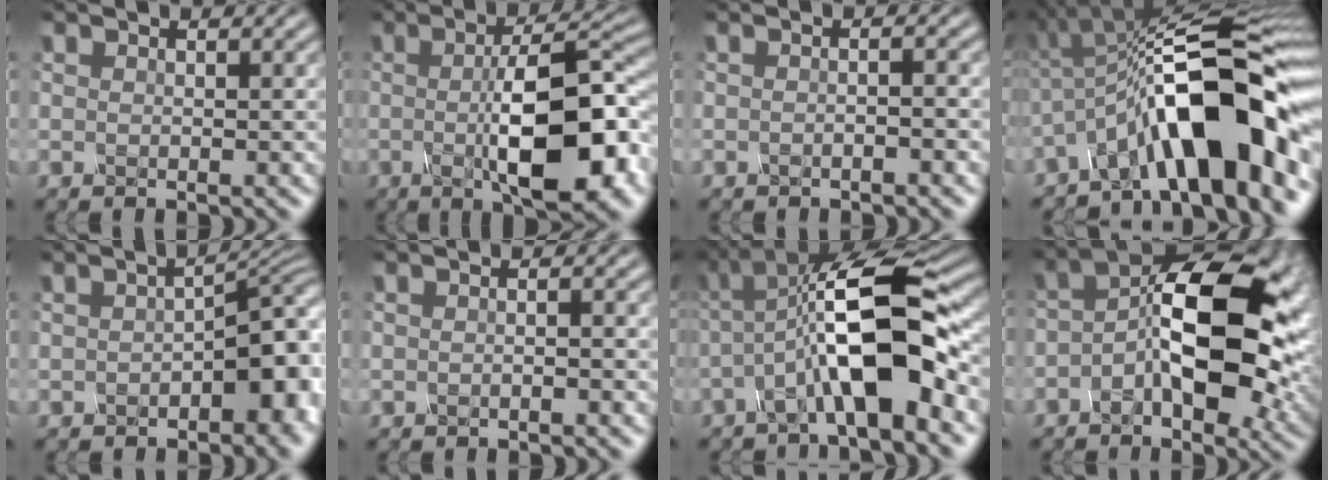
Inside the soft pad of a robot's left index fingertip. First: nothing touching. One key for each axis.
{"total": 11.8, "fx": -1.5, "fy": 3.8, "fz": 11.1, "tx": -0.164, "ty": -0.005, "tz": -0.024}
{"total": 1.1, "fx": -0.7, "fy": 0.2, "fz": 0.9, "tx": -0.017, "ty": -0.001, "tz": -0.015}
{"total": 13.4, "fx": -4.9, "fy": 4.0, "fz": 11.8, "tx": -0.160, "ty": 0.019, "tz": -0.088}
{"total": 6.0, "fx": -1.1, "fy": 3.1, "fz": 5.0, "tx": -0.050, "ty": 0.002, "tz": -0.017}
{"total": 0.8, "fx": -0.5, "fy": 0.1, "fz": 0.7, "tx": -0.013, "ty": -0.002, "tz": -0.012}
{"total": 10.4, "fx": -2.4, "fy": 2.7, "fz": 9.7, "tx": -0.163, "ty": 0.020, "tz": -0.049}
{"total": 12.1, "fx": -0.8, "fy": 5.7, "fz": 10.7, "tx": -0.160, "ty": 0.020, "tz": -0.025}